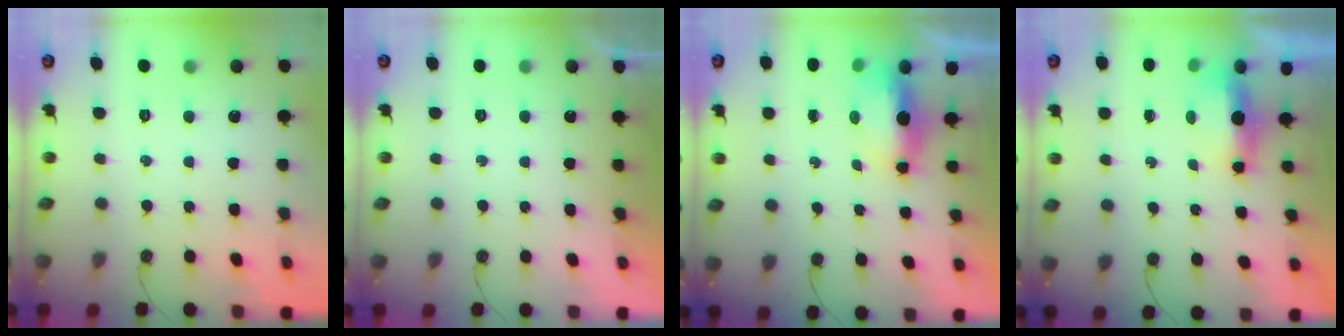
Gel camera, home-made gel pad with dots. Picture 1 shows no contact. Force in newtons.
{"total": 0.0}
{"total": 10.5, "press": 7.5, "slide": 7.3}
{"total": 6.6, "press": 5.4, "slide": 3.9}